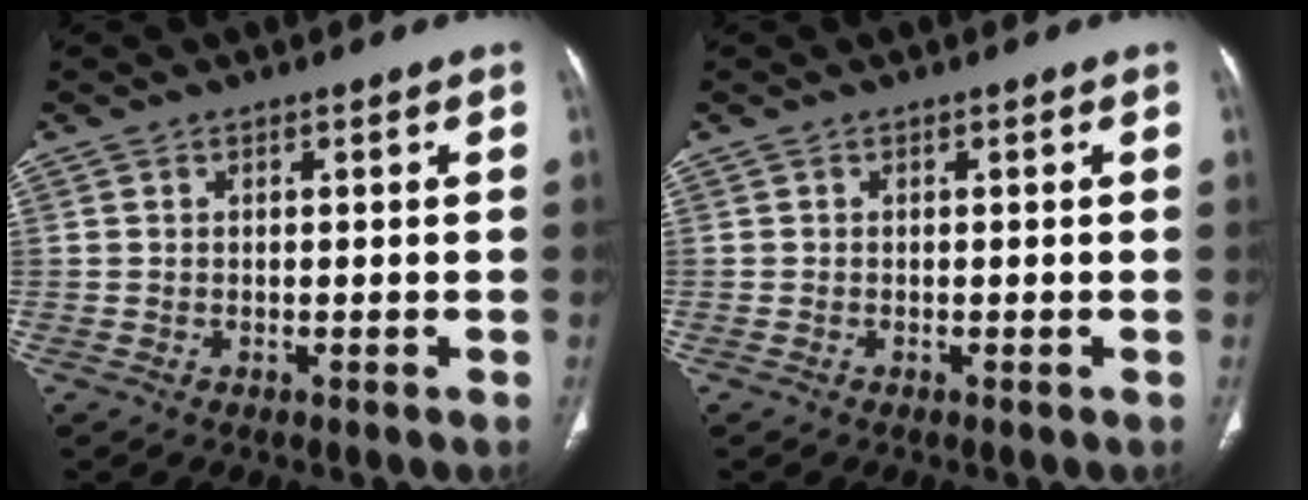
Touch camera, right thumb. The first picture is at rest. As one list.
[{"total": 0.0}]